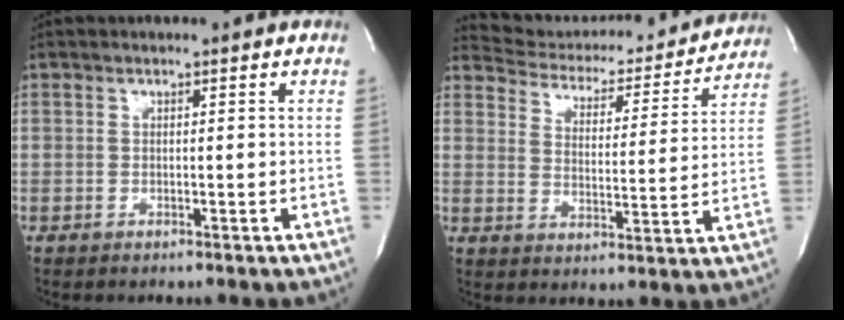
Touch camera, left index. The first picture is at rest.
{"total": 18.0, "force": [17.2, 3.9, 3.4], "torque": [-0.039, -0.028, 0.221]}